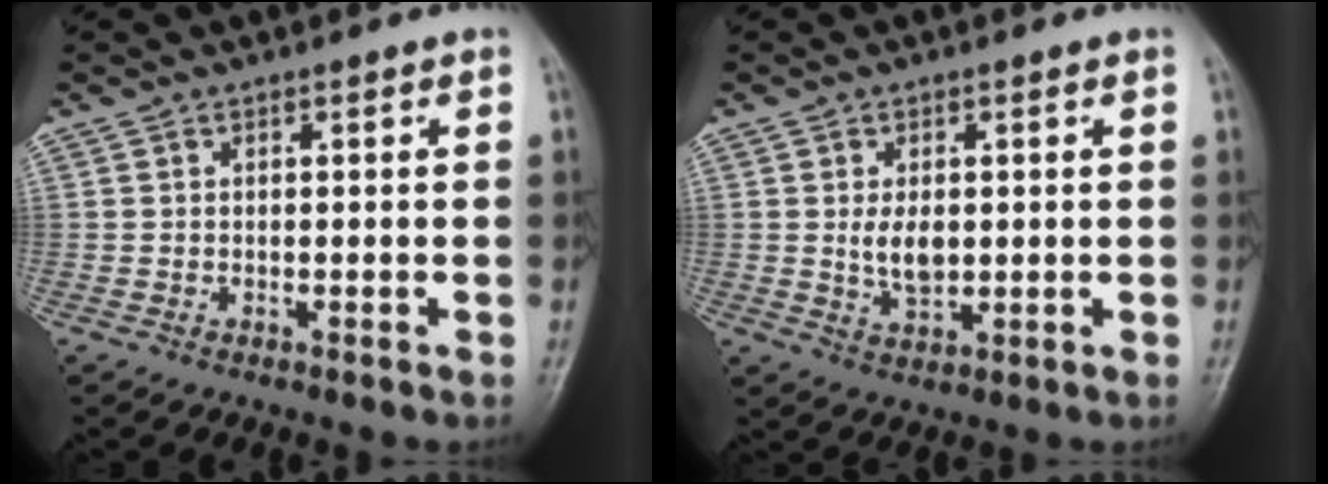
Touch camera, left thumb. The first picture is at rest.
{"total": 4.7, "force": [0.5, 2.8, 3.8], "torque": [-0.061, -0.010, 0.013]}